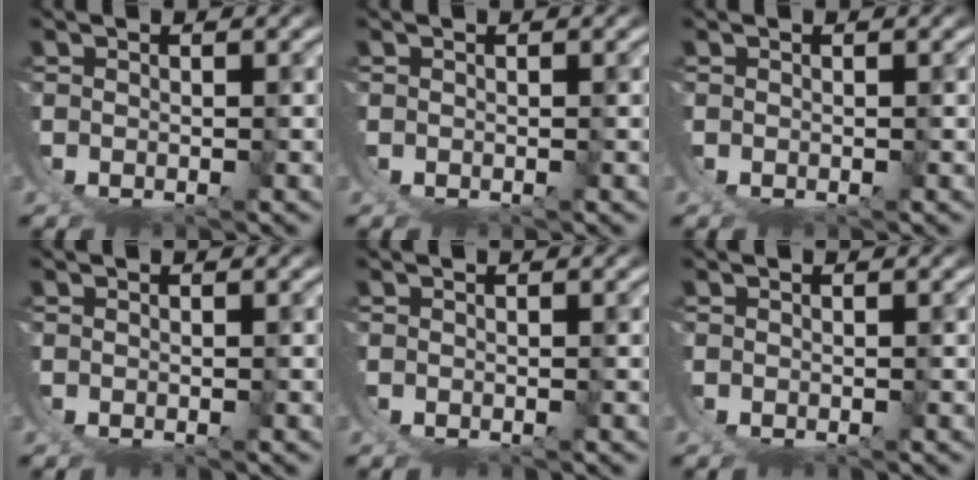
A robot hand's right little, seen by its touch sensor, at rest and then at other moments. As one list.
[{"total": 0.0}, {"total": 0.0}, {"total": 0.0}, {"total": 0.0}, {"total": 0.0}]